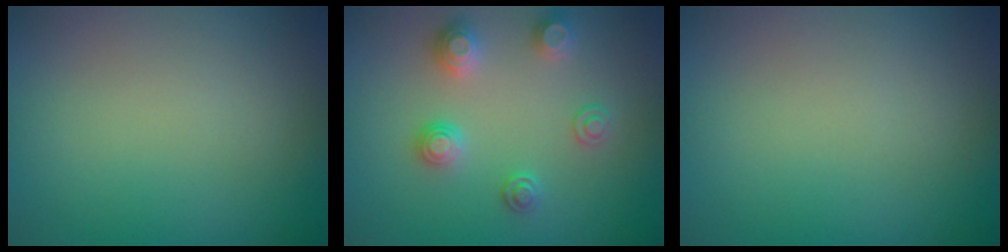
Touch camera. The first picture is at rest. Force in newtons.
{"total": 2.6, "press": 2.6, "slide": 0.2}
{"total": 0.0}